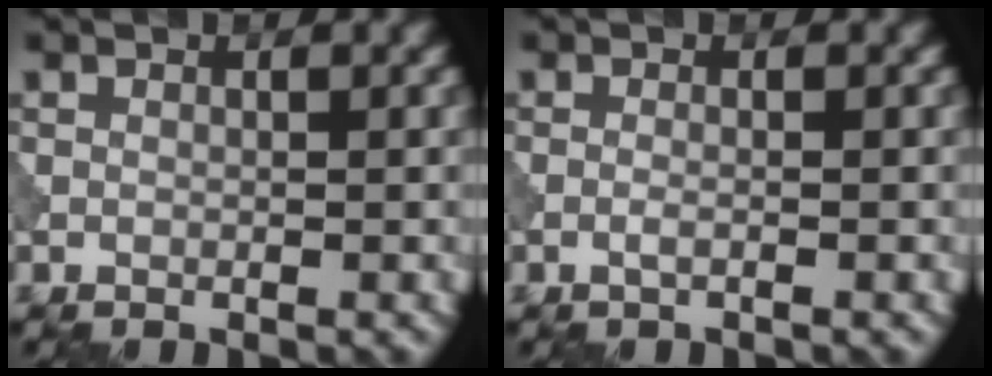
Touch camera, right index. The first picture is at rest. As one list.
[{"total": 0.9, "force": [-0.4, 0.1, 0.7], "torque": [-0.015, 0.000, -0.011]}]